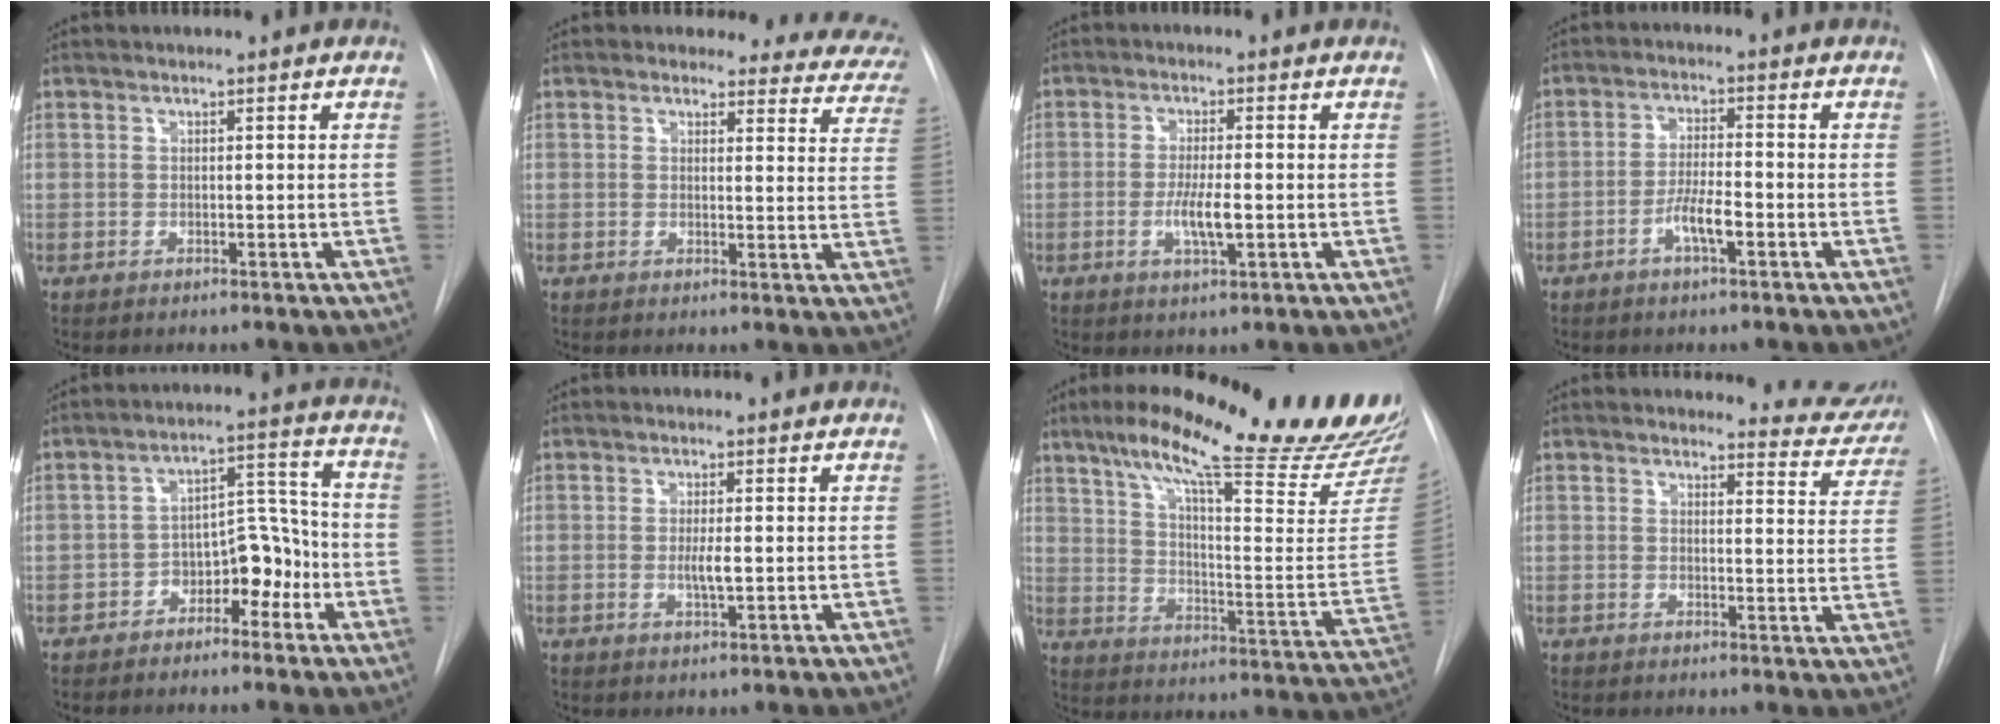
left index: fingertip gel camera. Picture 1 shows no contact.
{"total": 14.3, "force": [13.3, 5.1, 1.5], "torque": [0.028, -0.068, 0.102]}
{"total": 4.6, "force": [-1.2, 0.7, 4.4], "torque": [-0.086, -0.011, -0.020]}
{"total": 4.6, "force": [-2.3, 0.7, 3.9], "torque": [-0.075, -0.001, -0.045]}
{"total": 8.0, "force": [-4.3, 4.1, 5.4], "torque": [-0.079, 0.032, -0.066]}
{"total": 2.3, "force": [-0.3, 0.3, 2.3], "torque": [-0.045, -0.007, -0.006]}
{"total": 29.7, "force": [23.5, 3.3, 17.8], "torque": [-0.236, -0.060, 0.308]}
{"total": 7.8, "force": [7.7, 1.5, -0.3], "torque": [0.027, -0.057, 0.060]}